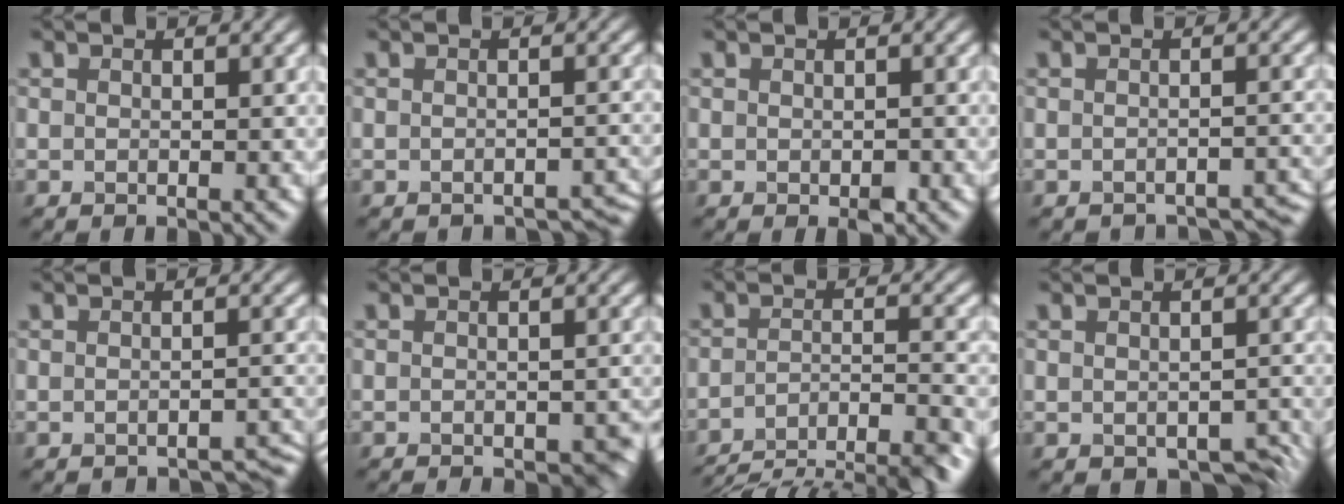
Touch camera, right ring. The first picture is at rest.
{"total": 1.8, "force": [-1.7, 0.5, 0.4], "torque": [0.000, -0.003, -0.016]}
{"total": 0.8, "force": [-0.3, 0.4, 0.6], "torque": [-0.008, -0.002, -0.003]}
{"total": 2.7, "force": [-2.6, 0.5, 0.5], "torque": [-0.002, -0.005, -0.025]}
{"total": 2.2, "force": [-2.2, 0.2, 0.4], "torque": [0.002, 0.001, -0.023]}
{"total": 3.3, "force": [-2.5, 1.2, 1.8], "torque": [-0.022, -0.007, -0.022]}
{"total": 10.3, "force": [-9.1, 2.4, 4.3], "torque": [-0.063, -0.011, -0.128]}
{"total": 3.1, "force": [-1.6, 1.9, 2.0], "torque": [-0.019, -0.014, -0.014]}